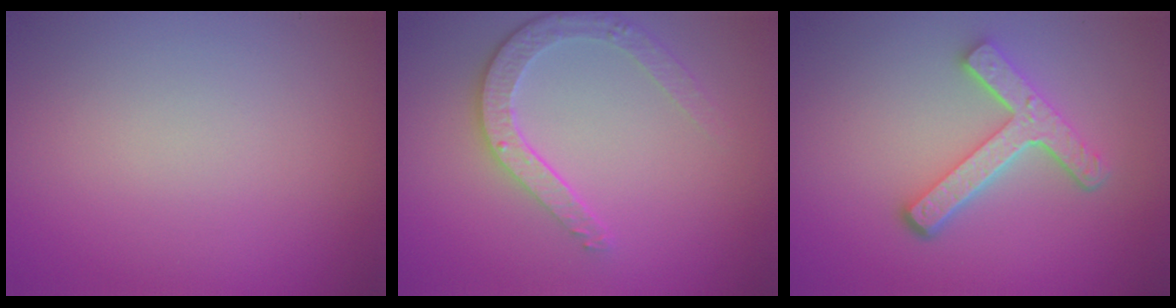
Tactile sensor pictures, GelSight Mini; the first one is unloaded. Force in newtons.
{"total": 3.6, "press": 2.9, "slide": 2.1}
{"total": 4.7, "press": 3.4, "slide": 3.2}